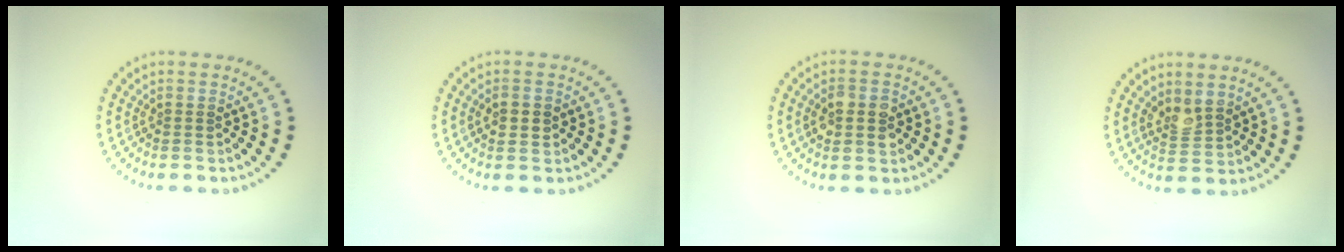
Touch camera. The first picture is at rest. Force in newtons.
{"total": 2.1, "press": 2.1, "slide": 0.0}
{"total": 2.8, "press": 2.8, "slide": 0.3}
{"total": 2.0, "press": 1.6, "slide": 1.1}